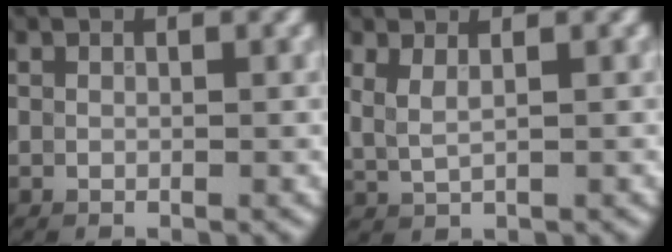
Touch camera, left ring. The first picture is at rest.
{"total": 1.9, "force": [1.0, 0.7, 1.5], "torque": [-0.029, -0.006, 0.022]}